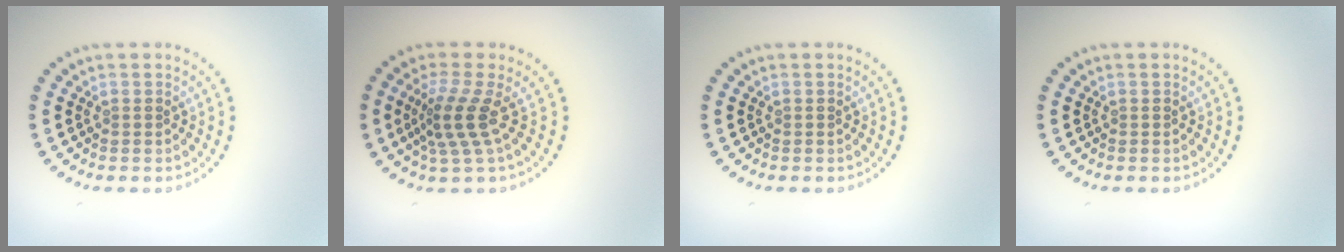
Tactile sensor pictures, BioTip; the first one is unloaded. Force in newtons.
{"total": 3.4, "press": 2.4, "slide": 2.4}
{"total": 0.0}
{"total": 0.0}